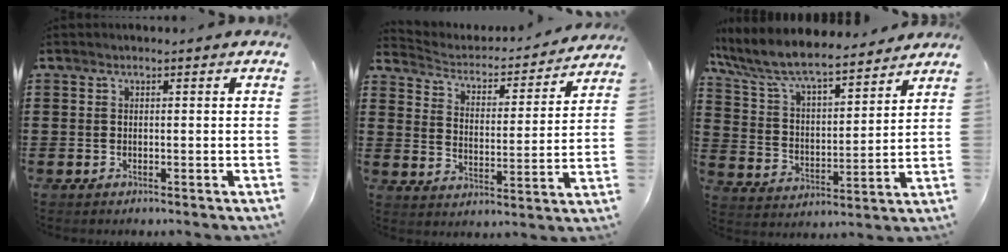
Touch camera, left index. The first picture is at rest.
{"total": 2.7, "force": [2.7, 0.5, 0.4], "torque": [-0.029, -0.031, 0.036]}
{"total": 8.0, "force": [7.3, 1.1, 3.0], "torque": [-0.092, -0.045, 0.123]}